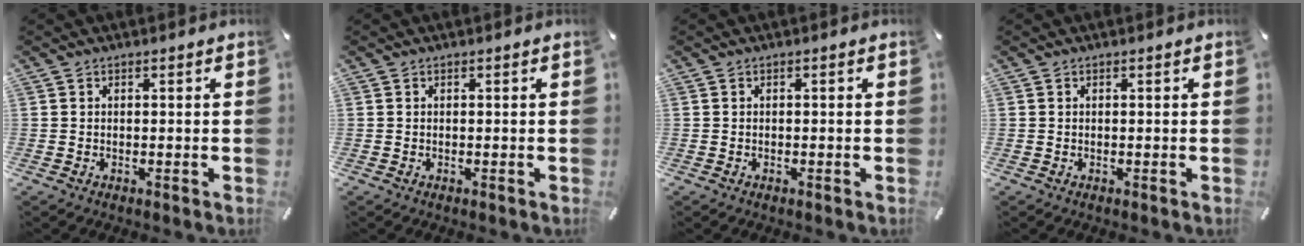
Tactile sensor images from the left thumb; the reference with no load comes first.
{"total": 0.0}
{"total": 0.0}
{"total": 0.0}